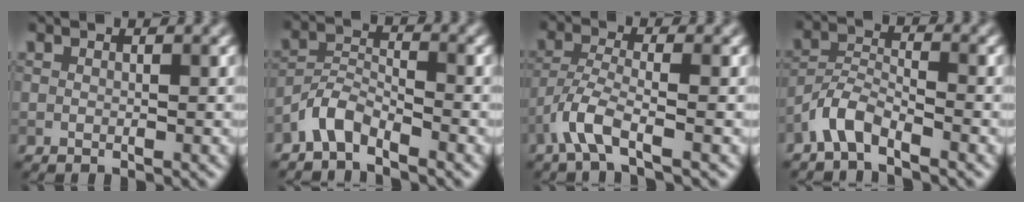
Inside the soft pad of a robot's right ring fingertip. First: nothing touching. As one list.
[{"total": 3.2, "force": [-2.7, 1.0, 1.3], "torque": [-0.025, 0.011, -0.062]}, {"total": 3.8, "force": [-2.4, 0.8, 2.9], "torque": [-0.061, 0.002, -0.059]}, {"total": 3.3, "force": [-2.7, 1.0, 1.7], "torque": [-0.033, 0.010, -0.062]}]